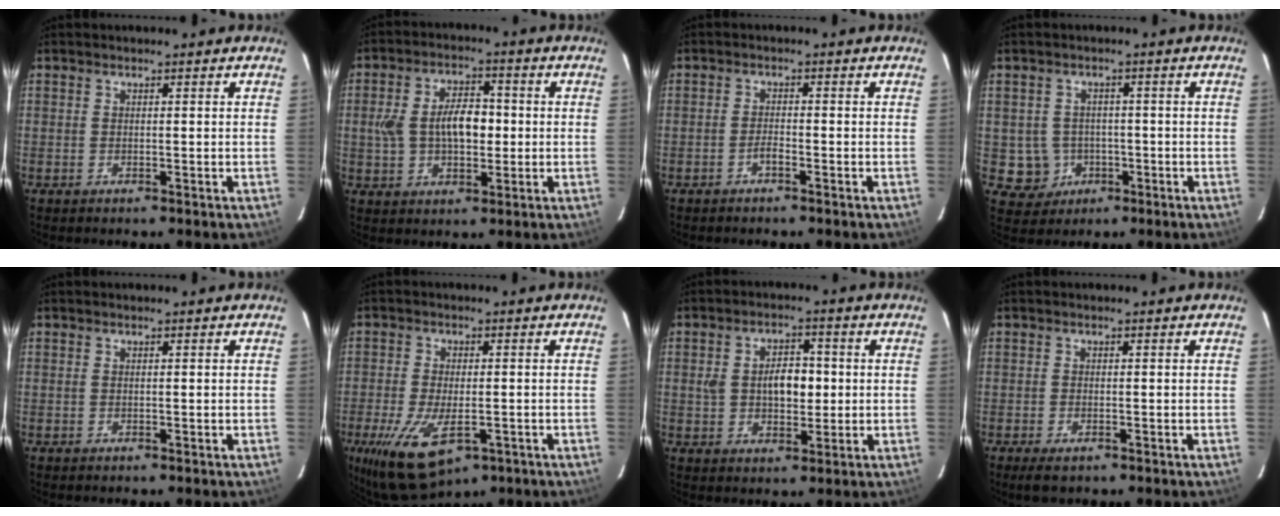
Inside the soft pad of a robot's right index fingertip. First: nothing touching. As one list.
[{"total": 9.5, "force": [-0.1, 5.5, 7.7], "torque": [-0.149, 0.016, 0.001]}, {"total": 1.3, "force": [-1.1, 0.2, 0.8], "torque": [-0.019, 0.004, -0.022]}, {"total": 5.6, "force": [-1.3, 5.4, 0.7], "torque": [-0.028, 0.017, -0.006]}, {"total": 0.0}, {"total": 13.1, "force": [-6.0, 6.2, 9.9], "torque": [-0.216, -0.041, -0.095]}, {"total": 7.0, "force": [0.3, 4.4, 5.5], "torque": [-0.094, 0.012, 0.007]}, {"total": 2.6, "force": [-1.7, 1.1, 1.6], "torque": [-0.034, -0.008, -0.029]}]